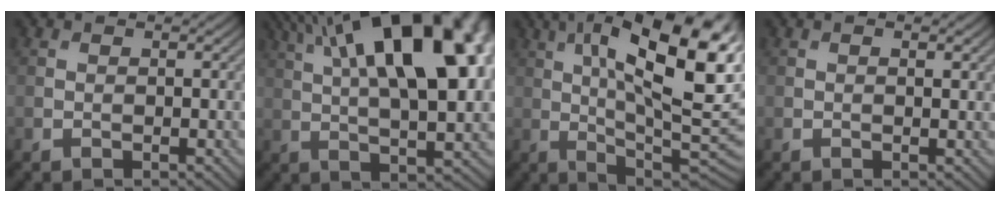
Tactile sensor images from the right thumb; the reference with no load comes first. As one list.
[{"total": 20.1, "force": [7.3, 7.7, 17.0], "torque": [-0.253, 0.053, 0.101]}, {"total": 19.1, "force": [5.5, 6.4, 17.1], "torque": [-0.255, 0.023, 0.089]}, {"total": 1.0, "force": [0.4, 0.2, 0.9], "torque": [-0.014, -0.002, 0.005]}]